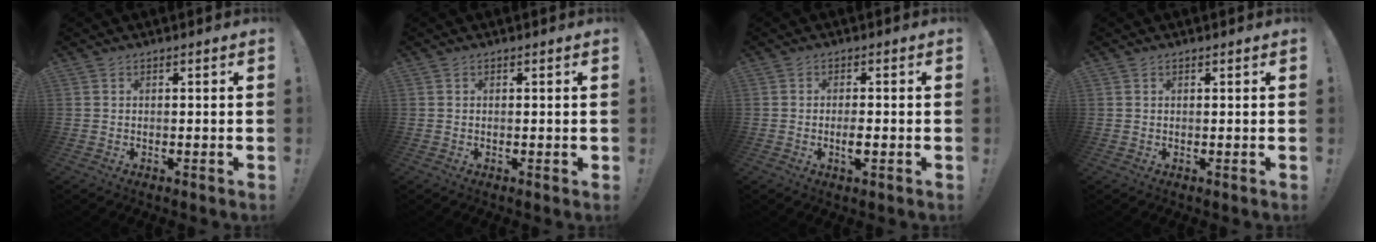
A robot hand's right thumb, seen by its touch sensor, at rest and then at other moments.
{"total": 0.6, "force": [-0.1, 0.3, 0.5], "torque": [-0.009, 0.002, -0.002]}
{"total": 3.4, "force": [-1.3, 0.9, 3.0], "torque": [-0.055, 0.001, -0.025]}
{"total": 0.0}